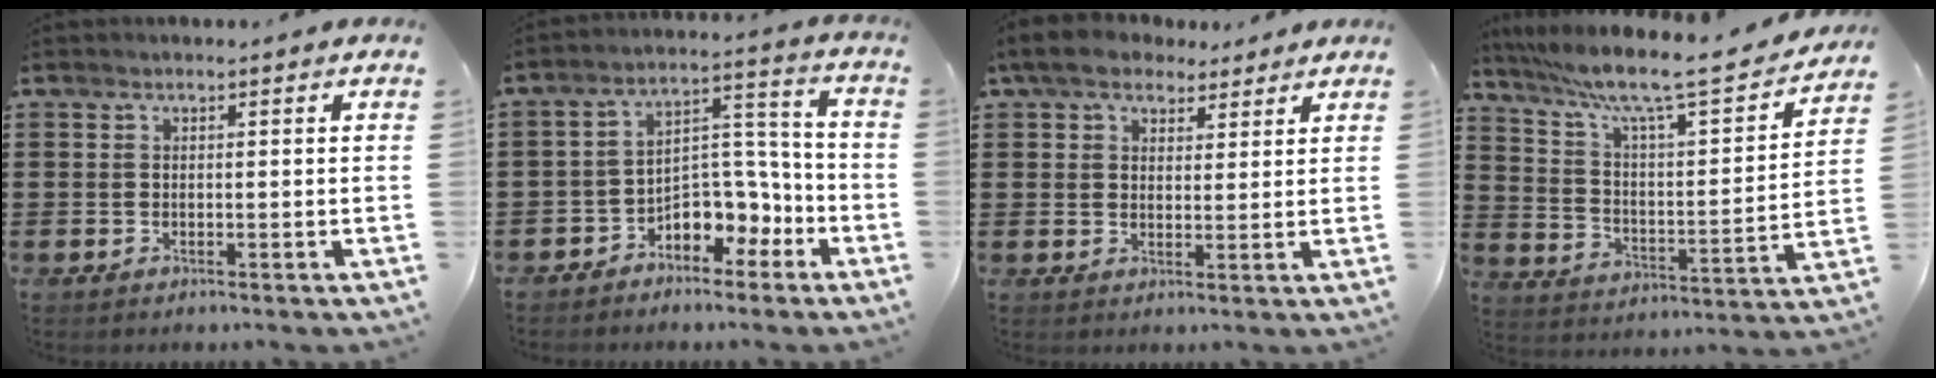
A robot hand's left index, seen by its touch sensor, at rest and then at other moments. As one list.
[{"total": 6.0, "force": [-4.1, 3.8, 2.2], "torque": [-0.043, 0.007, -0.079]}, {"total": 5.8, "force": [4.5, 2.7, 2.4], "torque": [-0.063, 0.006, 0.084]}, {"total": 9.0, "force": [7.1, 0.6, 5.6], "torque": [-0.135, -0.052, 0.112]}]